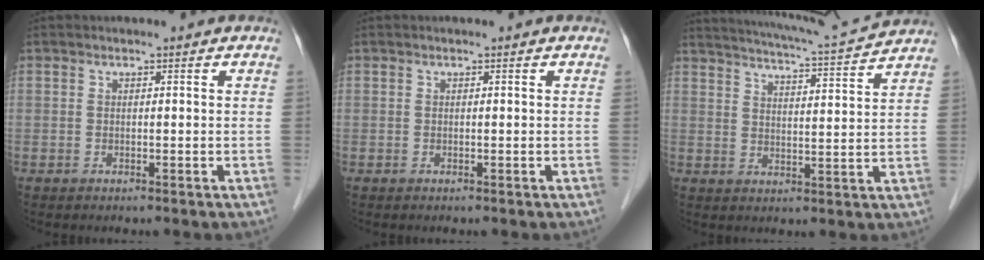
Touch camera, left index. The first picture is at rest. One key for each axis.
{"total": 0.0}
{"total": 12.2, "fx": 11.7, "fy": -1.2, "fz": 3.5, "tx": -0.069, "ty": -0.010, "tz": 0.163}